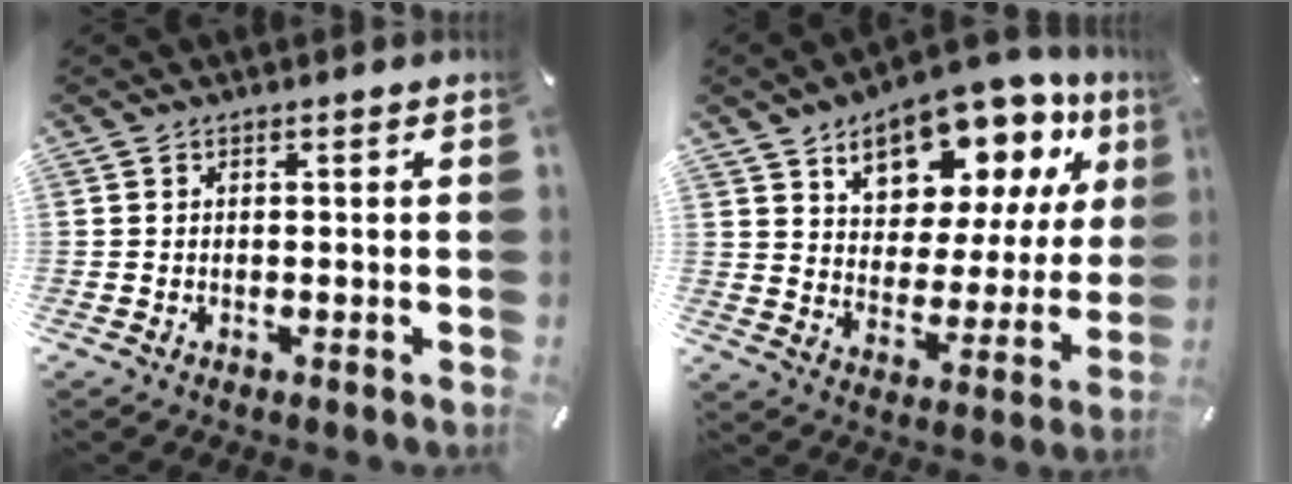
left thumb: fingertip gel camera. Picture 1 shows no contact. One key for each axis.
{"total": 16.2, "fx": 11.5, "fy": 8.5, "fz": 7.6, "tx": -0.123, "ty": -0.080, "tz": 0.195}